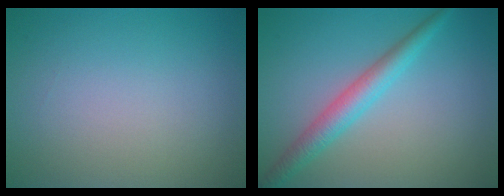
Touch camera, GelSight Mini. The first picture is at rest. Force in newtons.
{"total": 3.4, "press": 3.4, "slide": 0.1}